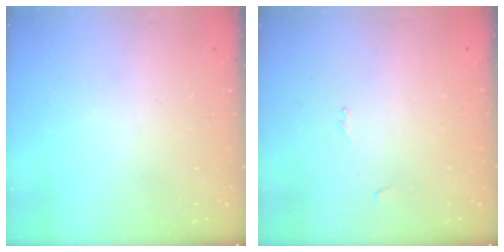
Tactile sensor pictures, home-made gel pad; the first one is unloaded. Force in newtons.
{"total": 0.8, "press": 0.7, "slide": 0.4}